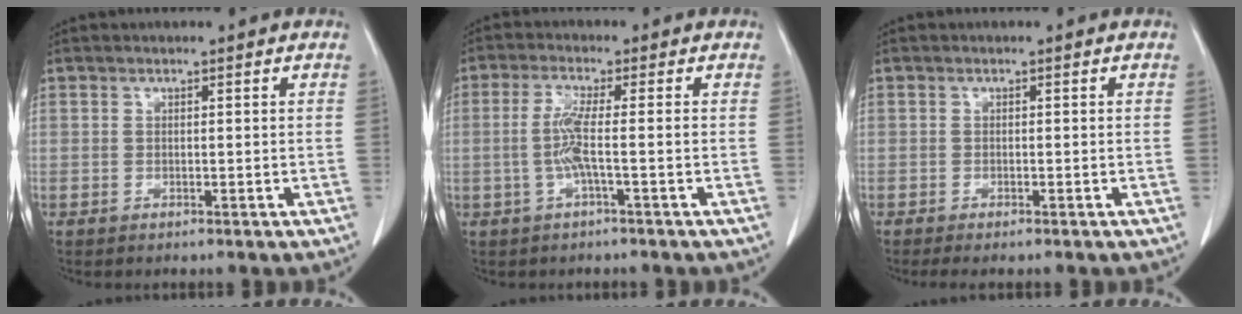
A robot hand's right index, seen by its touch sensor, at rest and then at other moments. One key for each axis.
{"total": 4.2, "fx": -0.9, "fy": -0.3, "fz": 4.1, "tx": -0.093, "ty": 0.002, "tz": -0.019}
{"total": 2.6, "fx": -2.2, "fy": 0.4, "fz": 1.4, "tx": -0.017, "ty": -0.007, "tz": -0.029}